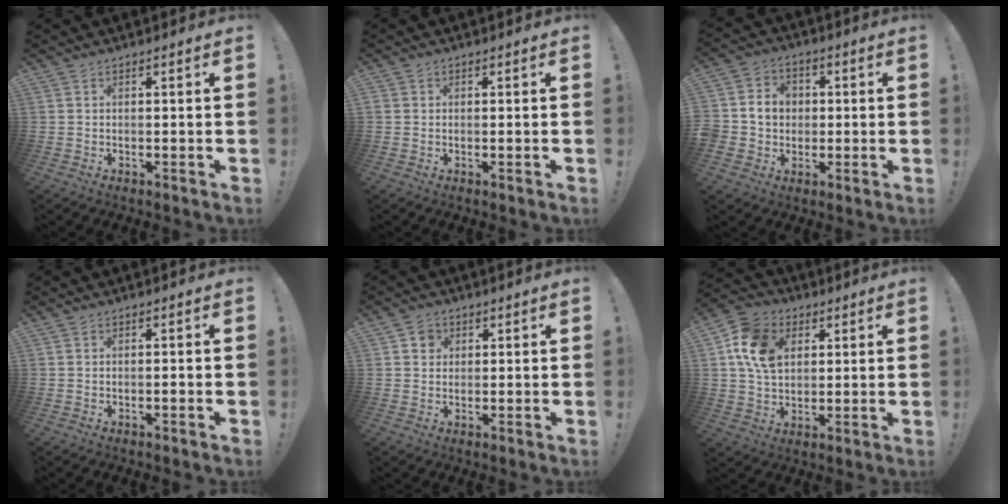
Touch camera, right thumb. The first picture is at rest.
{"total": 0.7, "force": [0.0, 0.6, 0.3], "torque": [-0.012, 0.004, 0.003]}
{"total": 8.6, "force": [-0.1, 8.2, 2.8], "torque": [-0.054, 0.008, 0.003]}
{"total": 0.6, "force": [-0.4, -0.2, 0.3], "torque": [-0.009, 0.000, -0.006]}
{"total": 3.4, "force": [1.0, 3.1, 1.0], "torque": [-0.014, 0.004, 0.018]}
{"total": 13.4, "force": [4.2, 10.2, 7.5], "torque": [-0.125, -0.001, 0.085]}